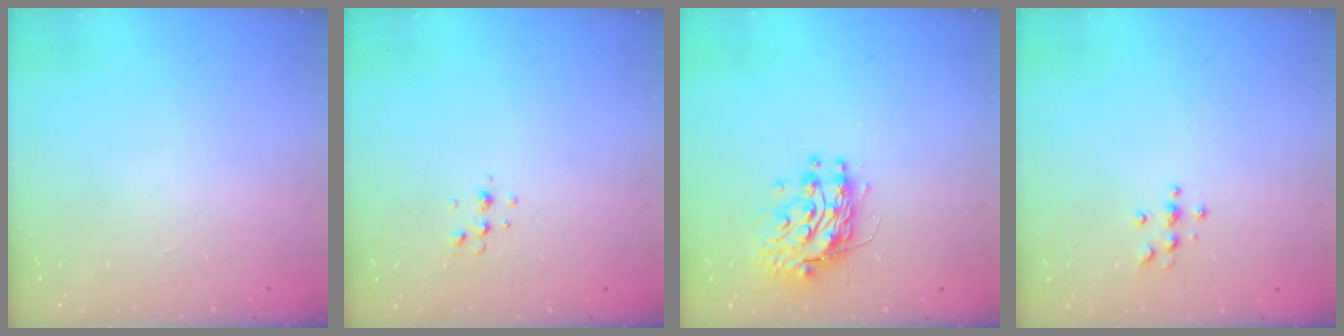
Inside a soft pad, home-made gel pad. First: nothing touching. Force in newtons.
{"total": 3.8, "press": 3.6, "slide": 1.3}
{"total": 10.8, "press": 10.7, "slide": 0.9}
{"total": 4.0, "press": 4.0, "slide": 0.5}